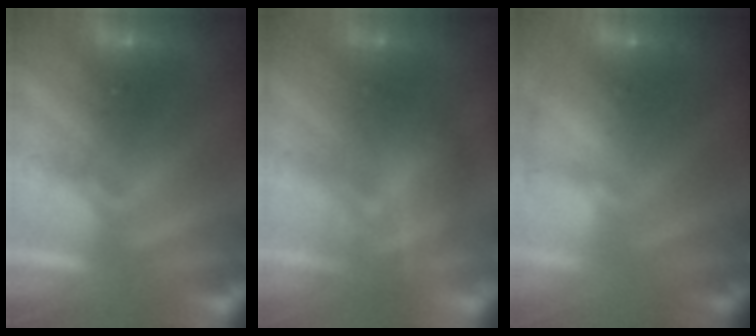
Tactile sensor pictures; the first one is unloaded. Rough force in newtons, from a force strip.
{"total": 2.9}
{"total": 8.7}